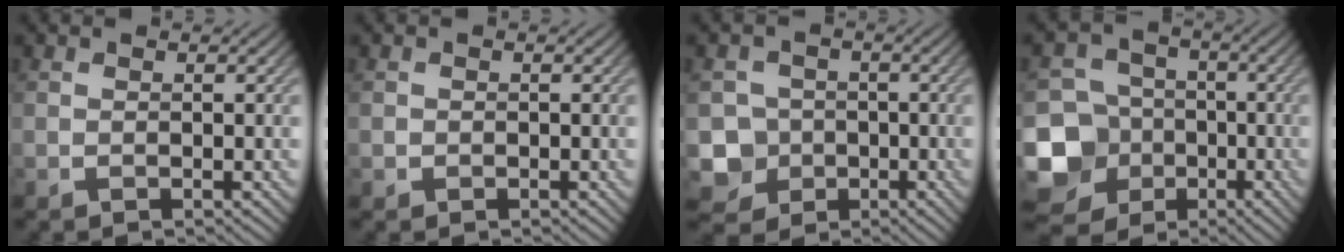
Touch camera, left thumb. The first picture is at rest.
{"total": 0.7, "force": [-0.2, 0.7, 0.0], "torque": [0.001, -0.005, -0.006]}
{"total": 6.4, "force": [-2.1, 5.8, 1.5], "torque": [-0.038, -0.013, -0.066]}
{"total": 15.2, "force": [-5.8, 13.3, 4.7], "torque": [-0.172, -0.042, -0.112]}